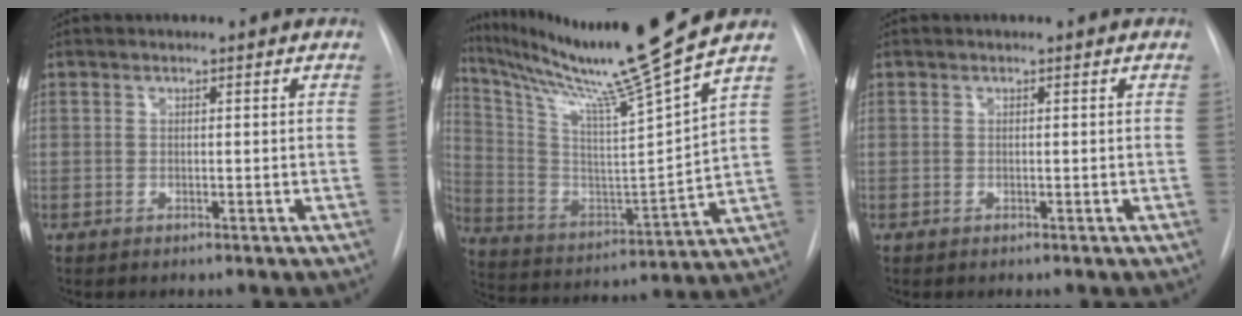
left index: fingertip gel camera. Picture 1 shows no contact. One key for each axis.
{"total": 19.3, "fx": 15.9, "fy": -3.0, "fz": 10.5, "tx": -0.189, "ty": -0.049, "tz": 0.267}
{"total": 0.0}